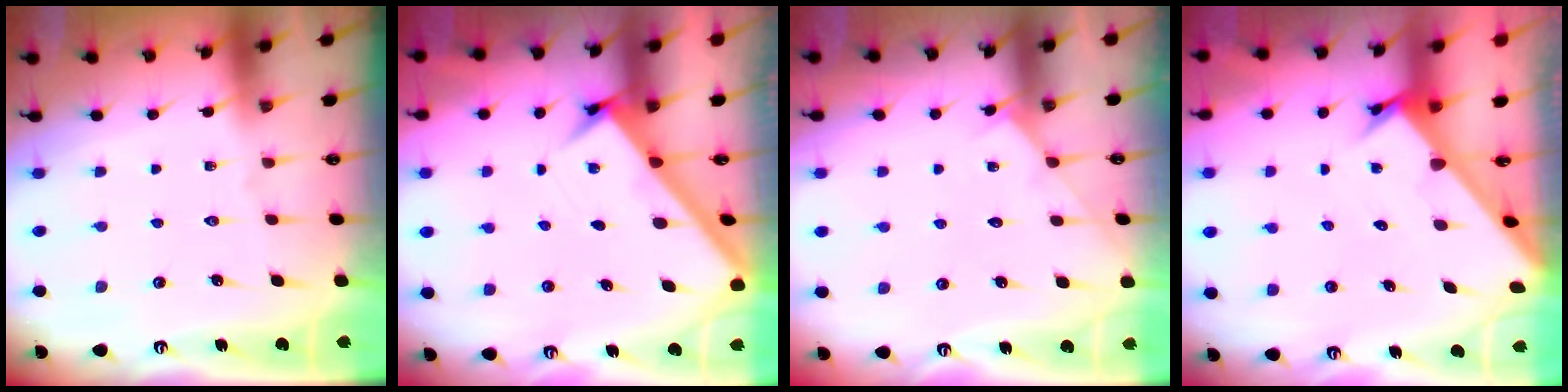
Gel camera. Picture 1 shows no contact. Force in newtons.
{"total": 3.1, "press": 3.1, "slide": 0.4}
{"total": 2.6, "press": 2.5, "slide": 0.4}
{"total": 2.4, "press": 2.4, "slide": 0.2}